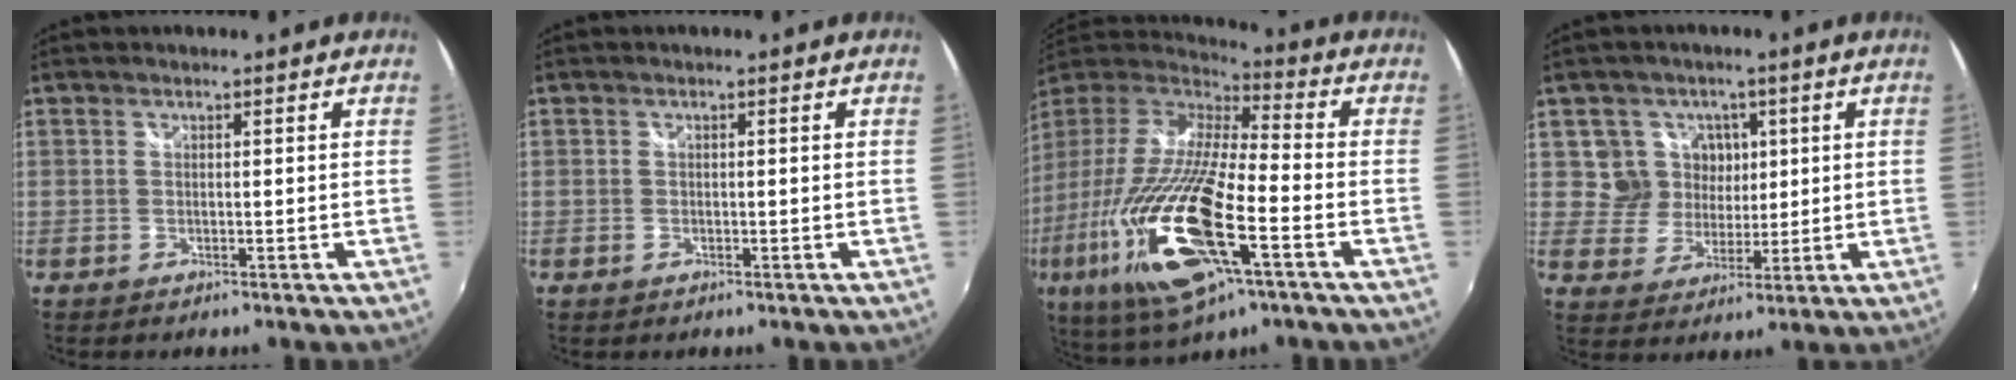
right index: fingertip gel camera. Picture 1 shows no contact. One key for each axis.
{"total": 0.8, "fx": -0.4, "fy": 0.6, "fz": 0.3, "tx": -0.005, "ty": -0.004, "tz": -0.008}
{"total": 27.5, "fx": -10.3, "fy": 7.4, "fz": 24.5, "tx": -0.479, "ty": -0.074, "tz": -0.194}
{"total": 7.5, "fx": 2.1, "fy": 7.0, "fz": 1.3, "tx": -0.029, "ty": 0.008, "tz": 0.040}